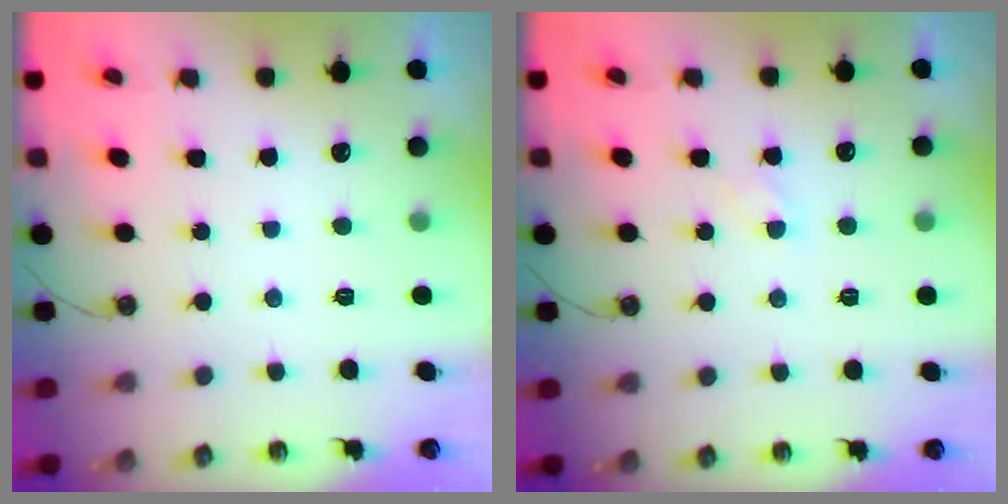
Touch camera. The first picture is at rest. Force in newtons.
{"total": 2.2, "press": 2.2, "slide": 0.3}